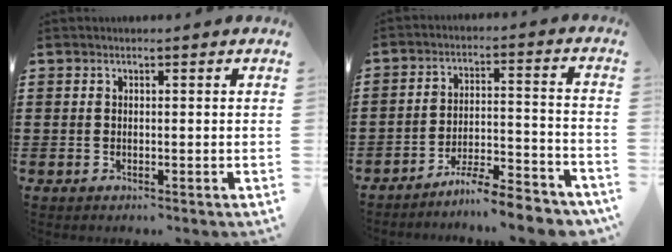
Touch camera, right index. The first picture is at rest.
{"total": 6.9, "force": [-6.4, 0.3, 2.5], "torque": [-0.035, 0.007, -0.120]}